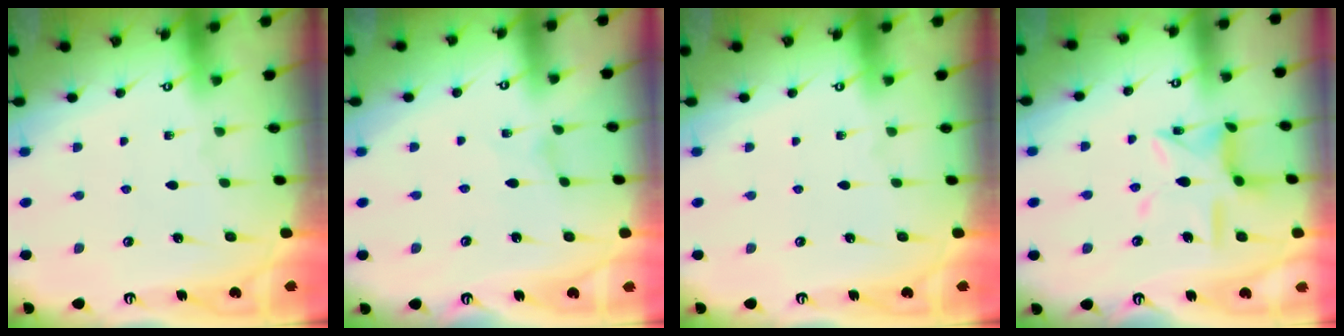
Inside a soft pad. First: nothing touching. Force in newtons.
{"total": 0.0}
{"total": 0.0}
{"total": 11.3, "press": 11.3, "slide": 0.8}